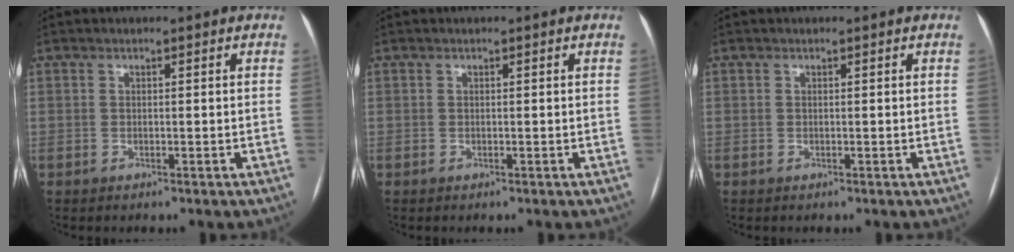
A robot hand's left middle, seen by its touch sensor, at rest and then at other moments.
{"total": 0.0}
{"total": 0.0}